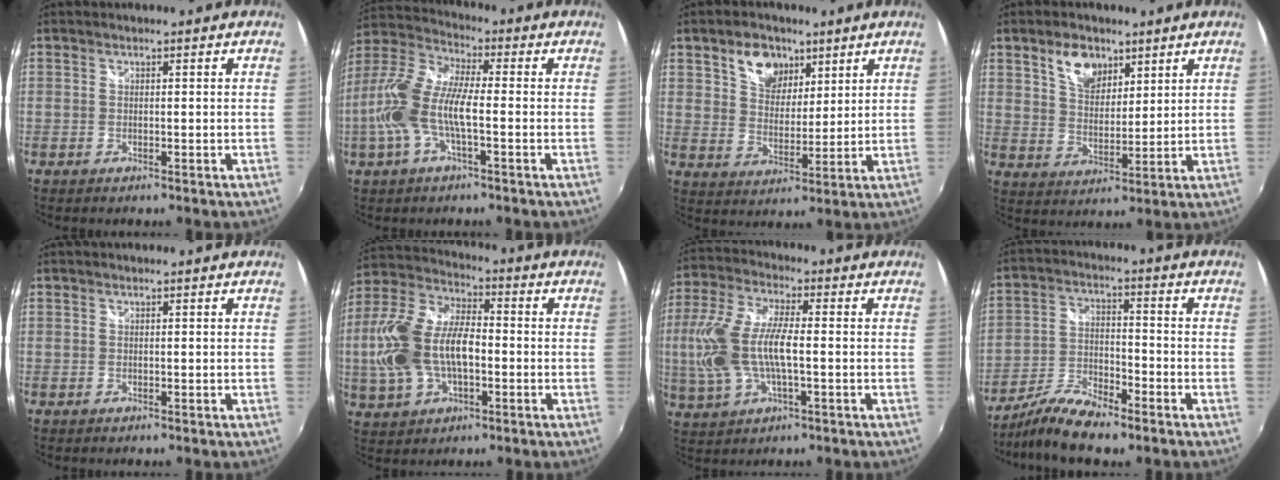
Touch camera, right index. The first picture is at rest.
{"total": 13.5, "force": [-2.6, 4.3, 12.5], "torque": [-0.265, 0.002, -0.057]}
{"total": 8.5, "force": [4.9, 5.7, 3.9], "torque": [-0.065, 0.015, 0.087]}
{"total": 7.7, "force": [4.6, 4.5, 4.1], "torque": [-0.067, 0.010, 0.085]}
{"total": 0.0}
{"total": 17.0, "force": [-2.2, 9.5, 13.9], "torque": [-0.303, 0.010, -0.037]}
{"total": 13.9, "force": [-1.2, 5.7, 12.6], "torque": [-0.270, 0.002, -0.023]}
{"total": 10.1, "force": [-8.0, 2.5, 5.7], "torque": [-0.122, -0.008, -0.156]}